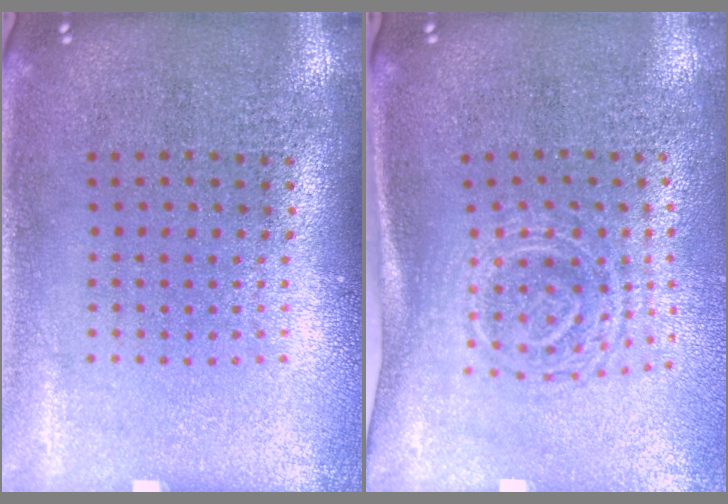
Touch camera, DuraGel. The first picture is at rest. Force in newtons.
{"total": 1.7, "press": 1.3, "slide": 1.1}